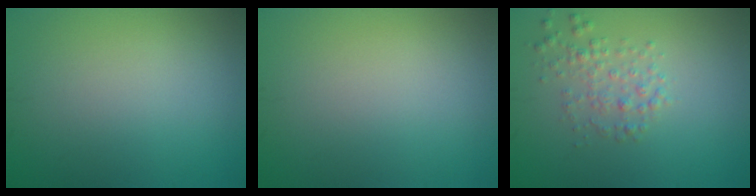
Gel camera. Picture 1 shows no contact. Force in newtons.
{"total": 0.0}
{"total": 2.1, "press": 2.1, "slide": 0.1}